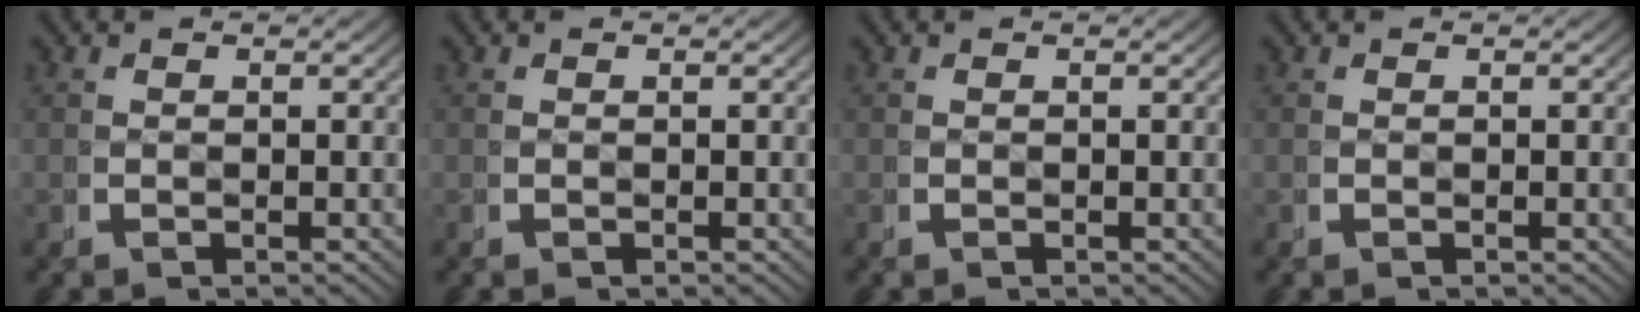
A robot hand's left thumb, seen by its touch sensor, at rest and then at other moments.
{"total": 0.0}
{"total": 0.0}
{"total": 0.0}